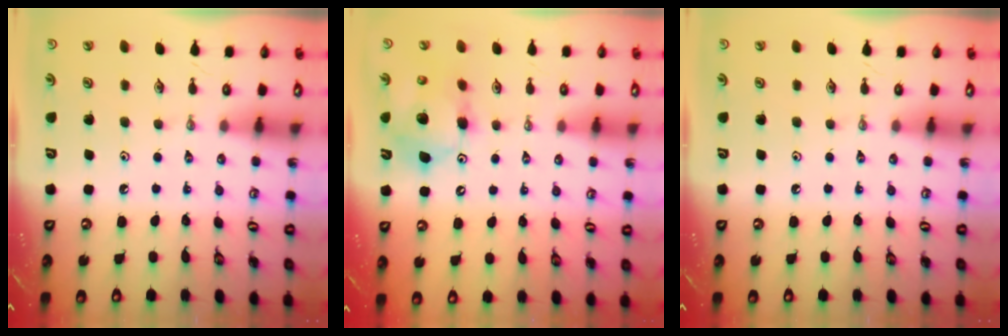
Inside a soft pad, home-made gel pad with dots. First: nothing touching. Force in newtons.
{"total": 12.2, "press": 11.9, "slide": 2.4}
{"total": 0.0}